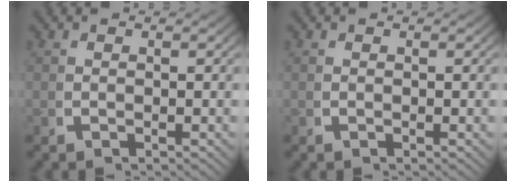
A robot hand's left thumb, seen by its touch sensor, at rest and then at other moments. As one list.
[{"total": 0.0}]